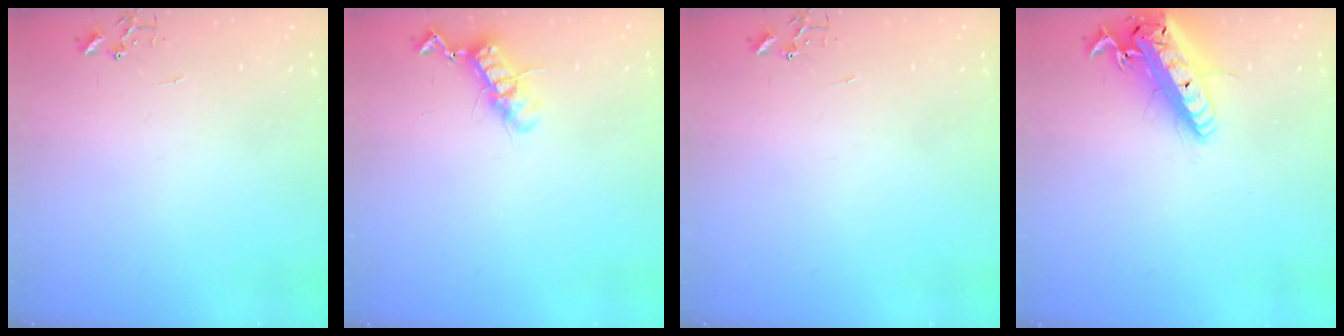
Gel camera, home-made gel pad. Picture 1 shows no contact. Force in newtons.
{"total": 11.1, "press": 11.1, "slide": 0.3}
{"total": 0.0}
{"total": 20.4, "press": 20.0, "slide": 4.2}